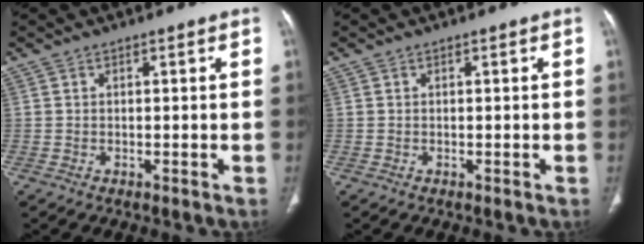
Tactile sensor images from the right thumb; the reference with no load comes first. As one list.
[{"total": 0.0}]